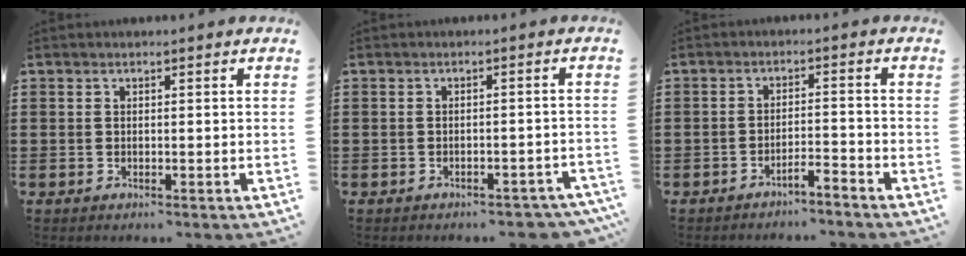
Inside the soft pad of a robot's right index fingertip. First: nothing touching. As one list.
[{"total": 2.3, "force": [-2.2, 0.3, 0.5], "torque": [-0.013, -0.001, -0.045]}, {"total": 2.8, "force": [-2.8, -0.2, 0.5], "torque": [-0.012, 0.001, -0.058]}]